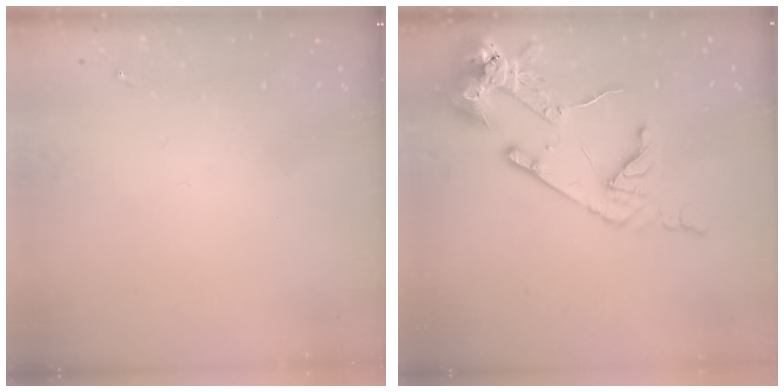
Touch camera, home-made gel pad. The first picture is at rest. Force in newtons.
{"total": 14.9, "press": 14.8, "slide": 2.0}